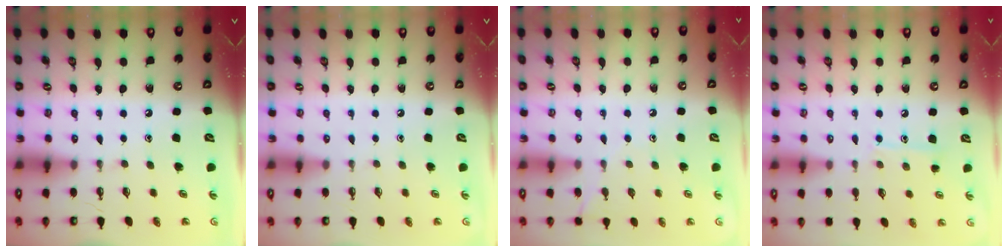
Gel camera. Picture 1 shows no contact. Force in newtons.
{"total": 0.0}
{"total": 5.7, "press": 5.7, "slide": 0.6}
{"total": 7.8, "press": 7.8, "slide": 0.0}